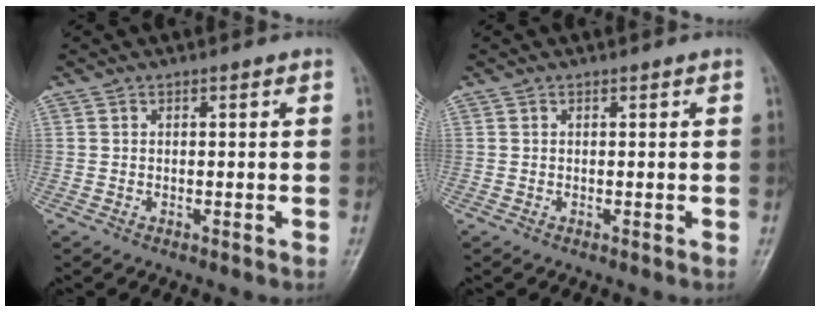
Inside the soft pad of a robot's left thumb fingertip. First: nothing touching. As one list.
[{"total": 0.0}]